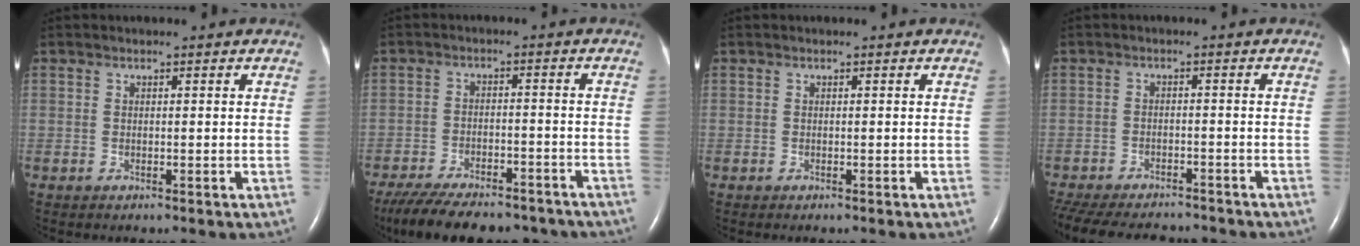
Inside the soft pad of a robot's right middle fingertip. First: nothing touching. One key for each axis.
{"total": 19.3, "fx": -16.1, "fy": 6.2, "fz": 8.7, "tx": -0.182, "ty": -0.019, "tz": -0.222}
{"total": 0.0}
{"total": 17.0, "fx": -14.6, "fy": 5.6, "fz": 6.7, "tx": -0.193, "ty": -0.025, "tz": -0.204}